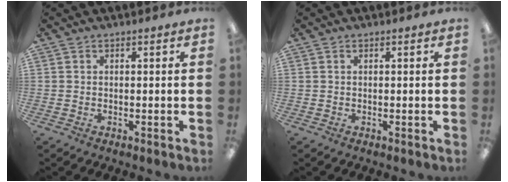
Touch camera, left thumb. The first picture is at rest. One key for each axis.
{"total": 0.0}